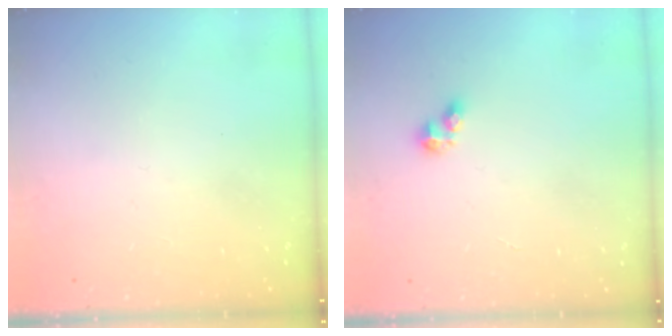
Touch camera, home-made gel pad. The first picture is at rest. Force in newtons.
{"total": 3.6, "press": 3.6, "slide": 0.5}